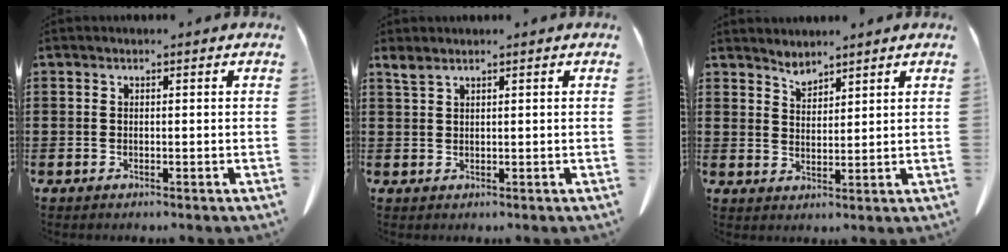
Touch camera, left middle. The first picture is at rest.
{"total": 1.5, "force": [1.2, 0.2, 1.0], "torque": [-0.023, -0.002, 0.023]}
{"total": 2.6, "force": [2.6, 0.6, 0.3], "torque": [-0.012, -0.006, 0.049]}